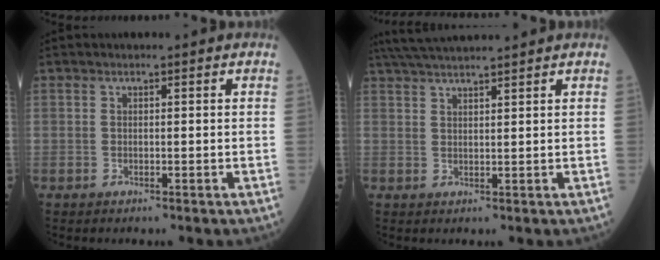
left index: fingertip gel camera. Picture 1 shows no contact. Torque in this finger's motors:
{"motor_torque": [-0.19, -0.24, 0.02, 0.01]}